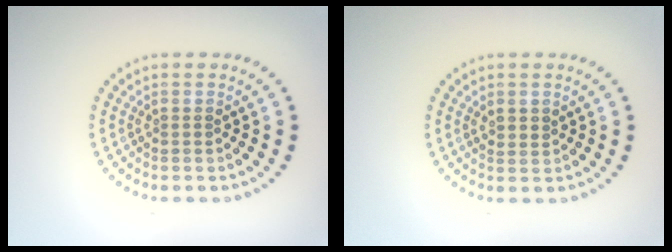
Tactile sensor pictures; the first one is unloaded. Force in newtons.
{"total": 1.2, "press": 1.0, "slide": 0.6}